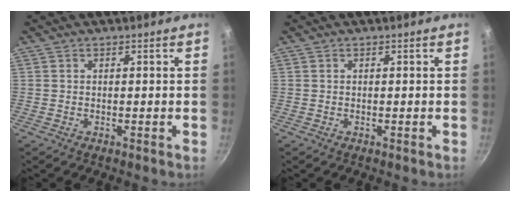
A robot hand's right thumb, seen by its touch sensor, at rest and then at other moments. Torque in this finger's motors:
{"motor_torque": [-0.38, 0.03, -0.29, 0.30, 0.00]}